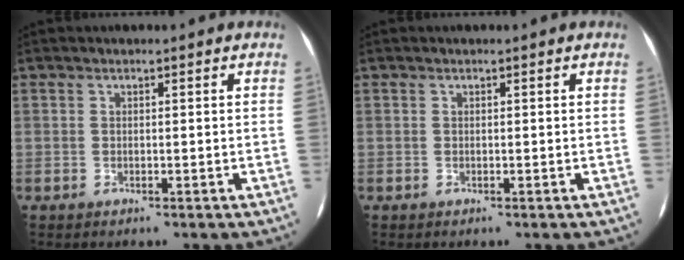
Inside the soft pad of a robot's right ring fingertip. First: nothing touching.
{"total": 0.0}